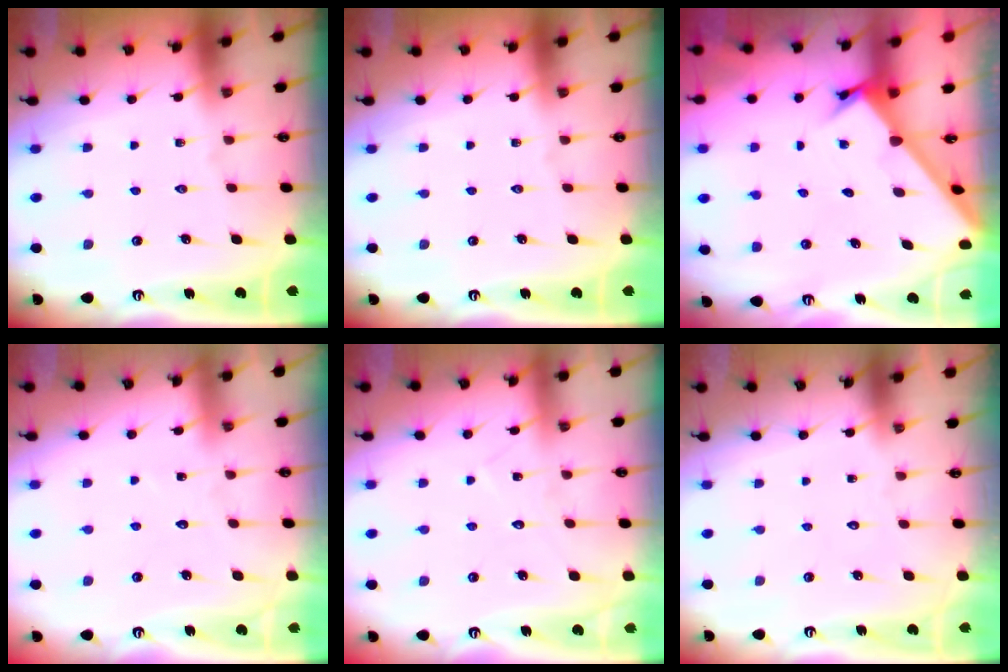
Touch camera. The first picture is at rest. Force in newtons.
{"total": 0.0}
{"total": 2.0, "press": 2.0, "slide": 0.2}
{"total": 4.8, "press": 4.8, "slide": 0.5}
{"total": 6.6, "press": 6.6, "slide": 0.5}
{"total": 1.6, "press": 1.6, "slide": 0.0}